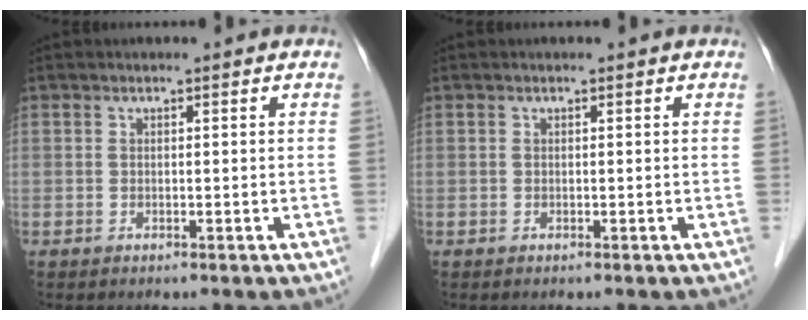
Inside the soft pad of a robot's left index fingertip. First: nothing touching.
{"total": 0.0}